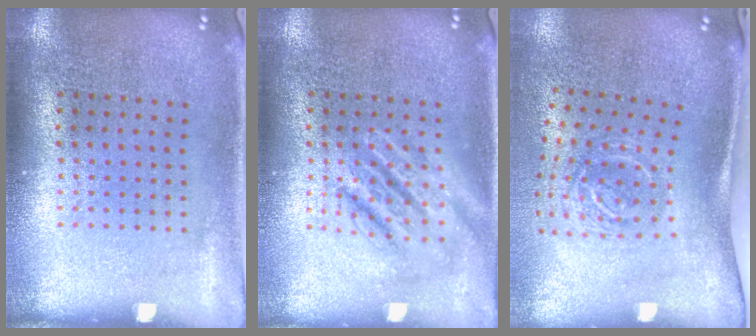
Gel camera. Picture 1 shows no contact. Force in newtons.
{"total": 2.6, "press": 2.6, "slide": 0.3}
{"total": 2.0, "press": 1.3, "slide": 1.5}